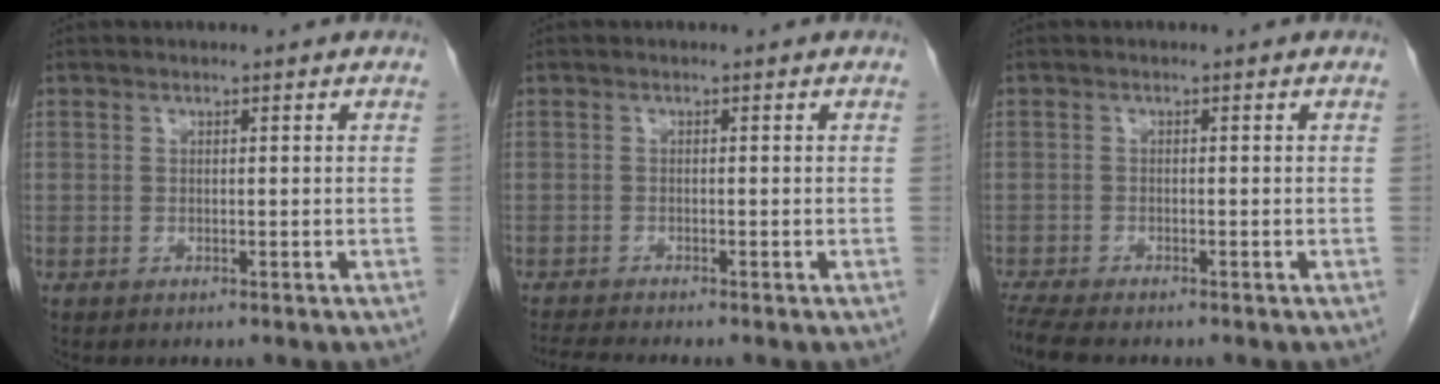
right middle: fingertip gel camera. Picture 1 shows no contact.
{"total": 3.3, "force": [-3.0, -0.8, 1.1], "torque": [-0.024, -0.016, -0.054]}
{"total": 5.2, "force": [-4.5, 0.9, 2.5], "torque": [-0.052, -0.015, -0.077]}